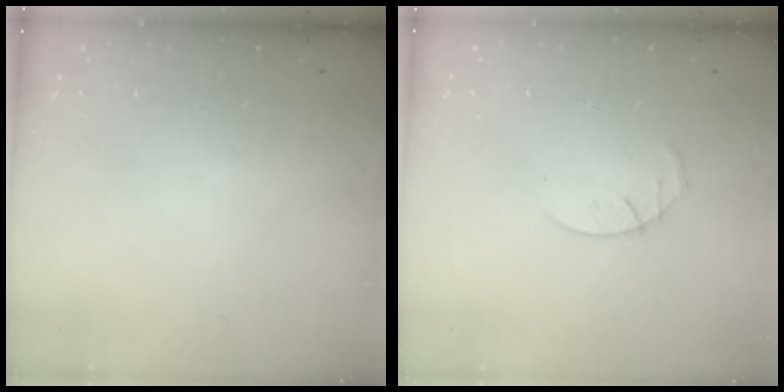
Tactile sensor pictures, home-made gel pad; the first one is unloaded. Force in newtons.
{"total": 3.0, "press": 2.9, "slide": 0.5}